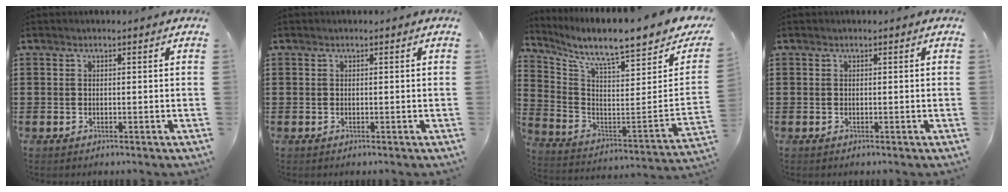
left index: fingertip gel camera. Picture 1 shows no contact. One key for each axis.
{"total": 0.0}
{"total": 8.0, "fx": 6.8, "fy": 0.3, "fz": 4.3, "tx": -0.108, "ty": -0.068, "tz": 0.108}
{"total": 0.0}